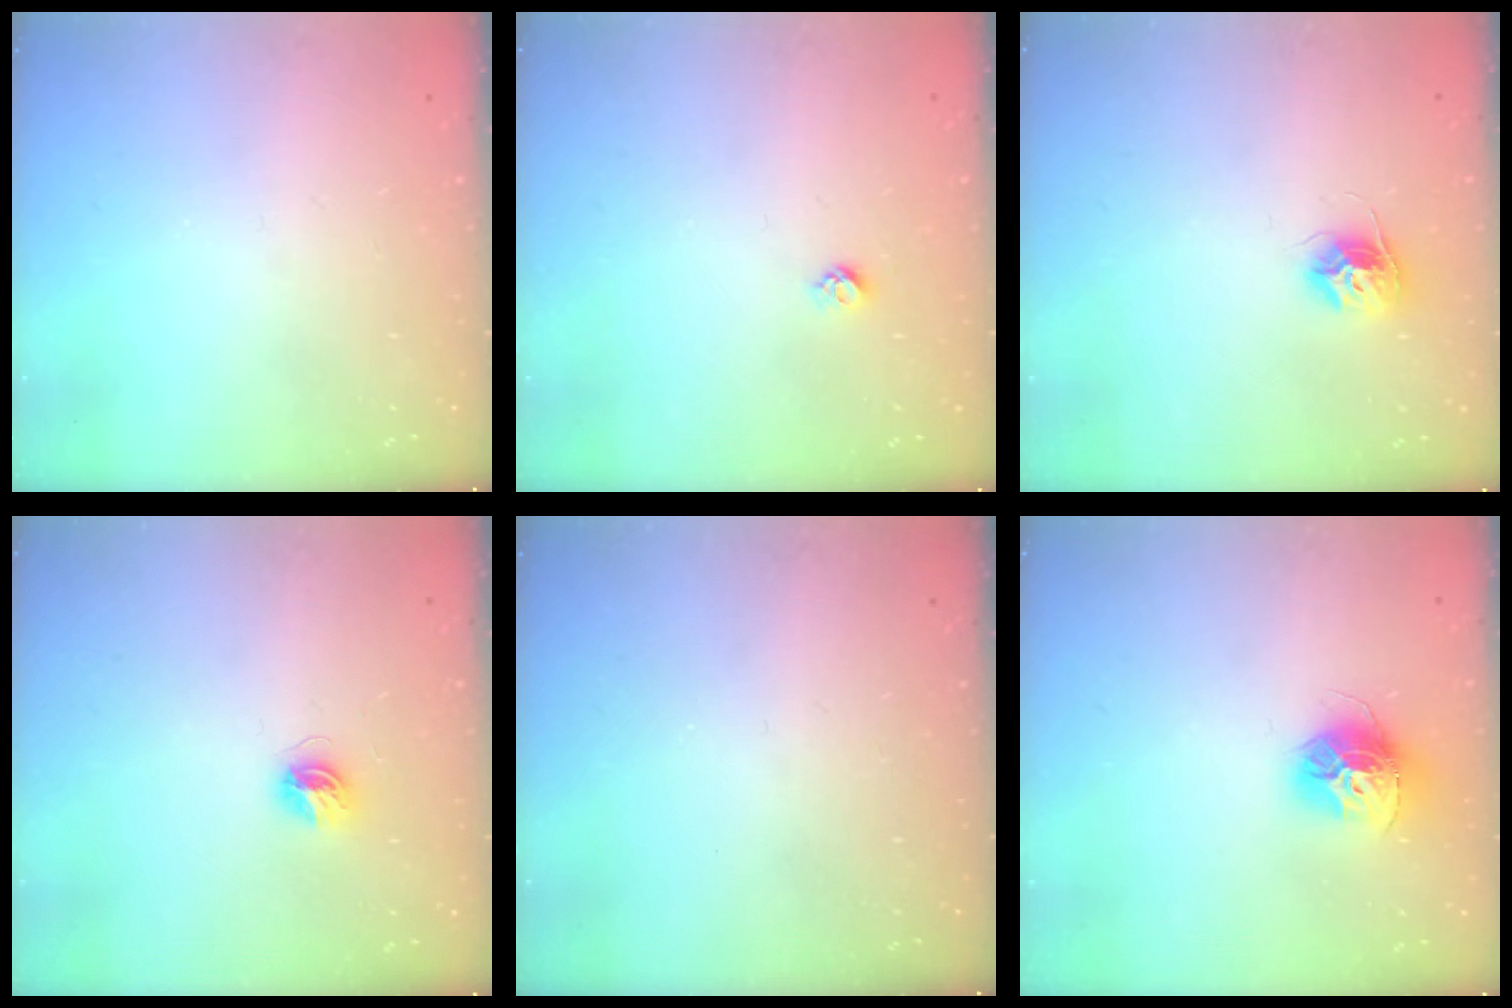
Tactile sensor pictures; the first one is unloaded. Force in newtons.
{"total": 3.8, "press": 3.8, "slide": 0.6}
{"total": 9.3, "press": 9.3, "slide": 0.5}
{"total": 4.6, "press": 4.6, "slide": 0.6}
{"total": 0.0}
{"total": 13.2, "press": 13.1, "slide": 1.3}